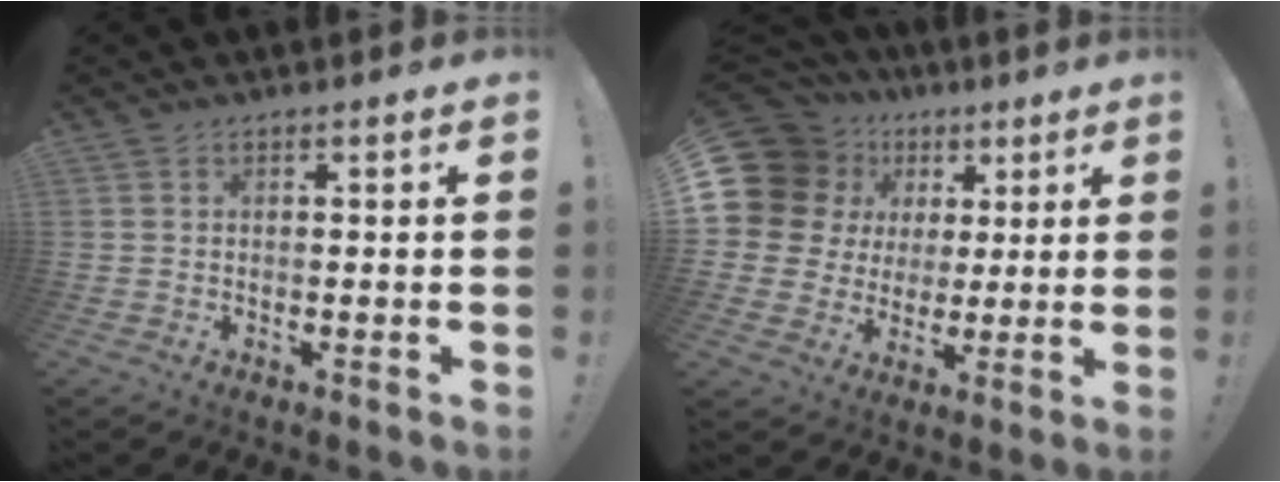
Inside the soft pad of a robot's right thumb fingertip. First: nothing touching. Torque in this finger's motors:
{"motor_torque": [2.22, 2.79, 0.59, -0.34, 0.38]}